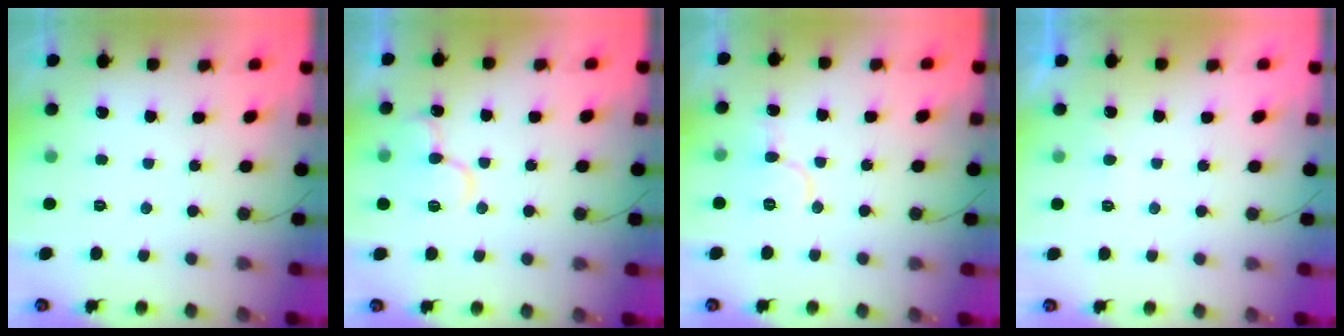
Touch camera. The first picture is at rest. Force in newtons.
{"total": 11.8, "press": 11.7, "slide": 1.4}
{"total": 8.8, "press": 8.7, "slide": 0.7}
{"total": 2.6, "press": 2.6, "slide": 0.3}